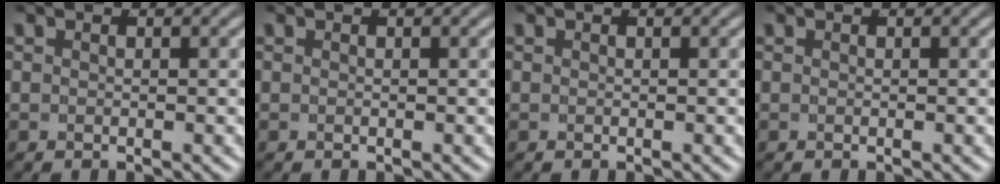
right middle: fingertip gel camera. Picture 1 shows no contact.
{"total": 0.0}
{"total": 0.0}
{"total": 0.0}